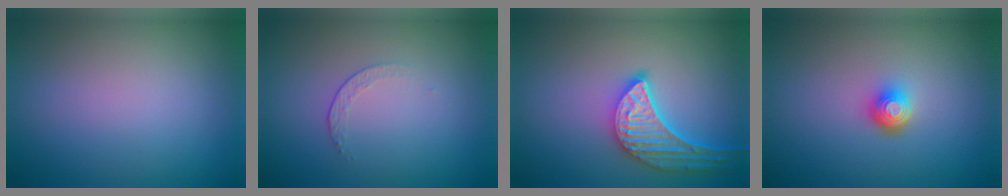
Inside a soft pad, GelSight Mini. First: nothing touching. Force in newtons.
{"total": 1.2, "press": 0.5, "slide": 1.1}
{"total": 5.2, "press": 4.4, "slide": 2.7}
{"total": 2.2, "press": 1.5, "slide": 1.6}